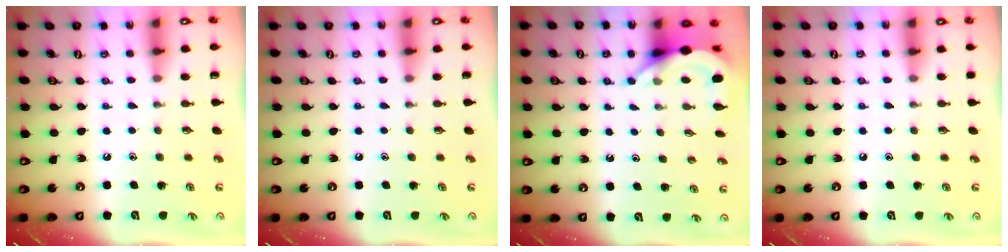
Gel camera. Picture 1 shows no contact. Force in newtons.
{"total": 0.0}
{"total": 5.8, "press": 5.8, "slide": 0.5}
{"total": 4.2, "press": 4.1, "slide": 0.6}